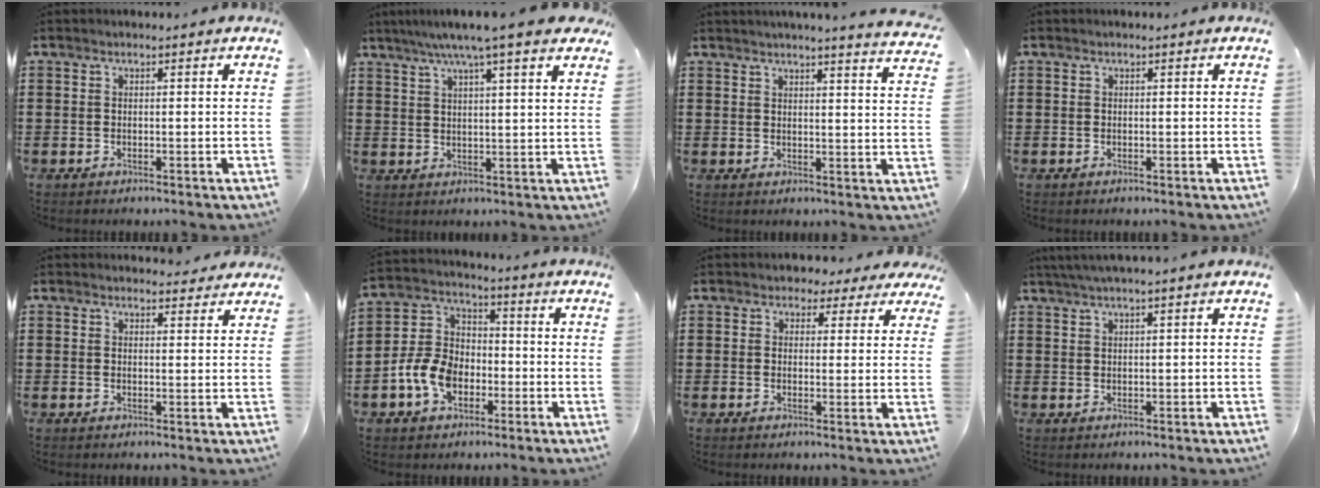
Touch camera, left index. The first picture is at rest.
{"total": 6.5, "force": [5.0, 0.0, 4.2], "torque": [-0.097, -0.010, 0.085]}
{"total": 3.4, "force": [3.2, -0.9, 0.7], "torque": [-0.026, -0.019, 0.055]}
{"total": 0.0}
{"total": 2.3, "force": [2.2, 0.6, 0.3], "torque": [-0.005, -0.004, 0.040]}
{"total": 8.3, "force": [-3.4, 5.8, 4.8], "torque": [-0.135, 0.008, -0.073]}
{"total": 2.4, "force": [1.6, 1.6, 0.6], "torque": [-0.014, 0.004, 0.027]}
{"total": 1.5, "force": [0.7, -0.2, 1.3], "torque": [-0.022, -0.003, 0.014]}